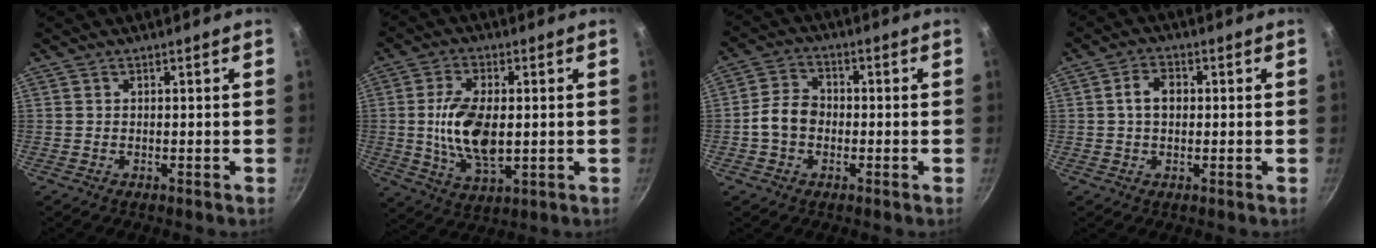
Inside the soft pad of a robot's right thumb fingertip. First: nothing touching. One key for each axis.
{"total": 12.7, "fx": 0.0, "fy": 6.6, "fz": 10.8, "tx": -0.200, "ty": -0.001, "tz": 0.004}
{"total": 6.3, "fx": -1.2, "fy": 5.0, "fz": 3.7, "tx": -0.046, "ty": 0.024, "tz": -0.032}
{"total": 4.7, "fx": 0.4, "fy": 3.3, "fz": 3.3, "tx": -0.046, "ty": 0.013, "tz": 0.000}